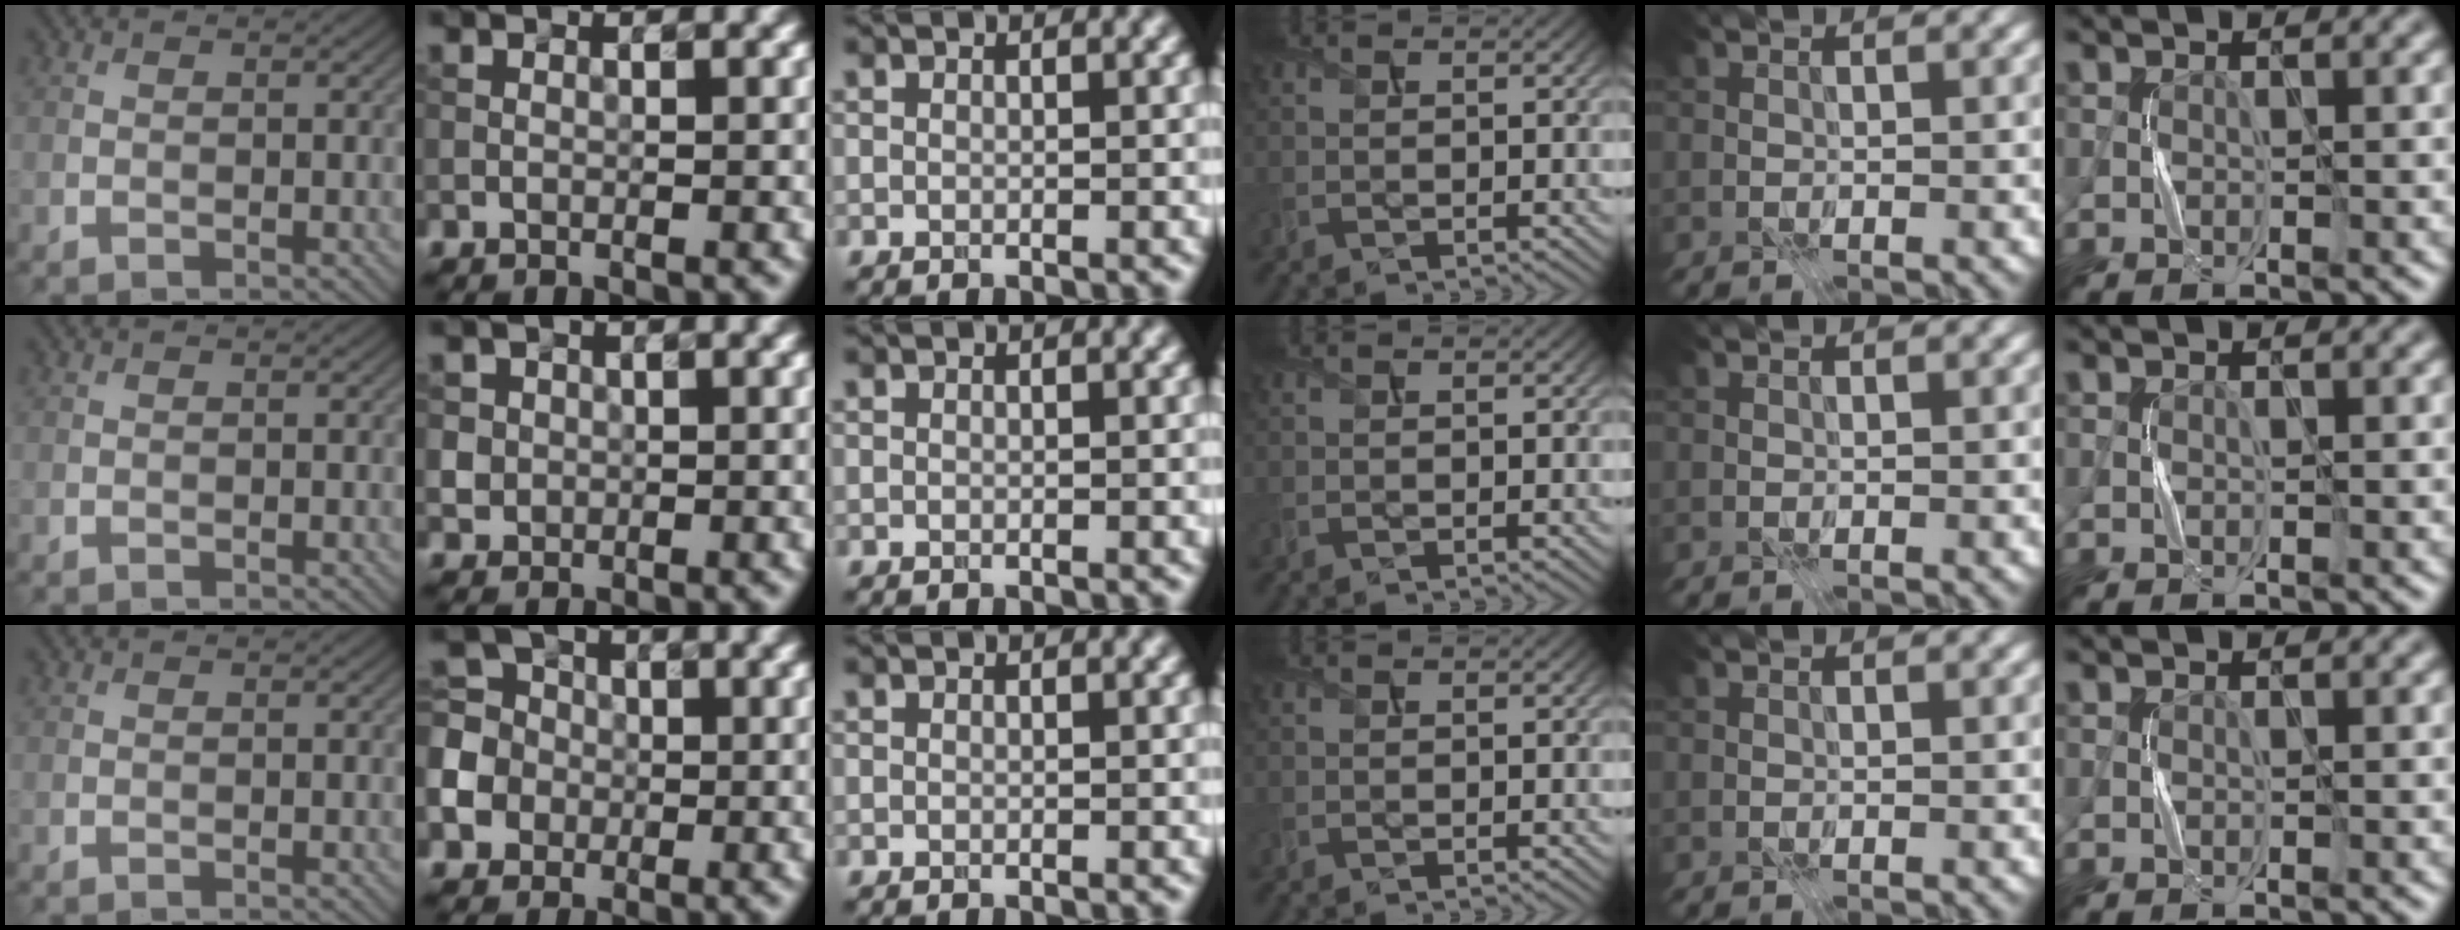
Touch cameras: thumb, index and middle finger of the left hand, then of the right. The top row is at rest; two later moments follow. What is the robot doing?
{"motion": "press", "object": "calculator"}